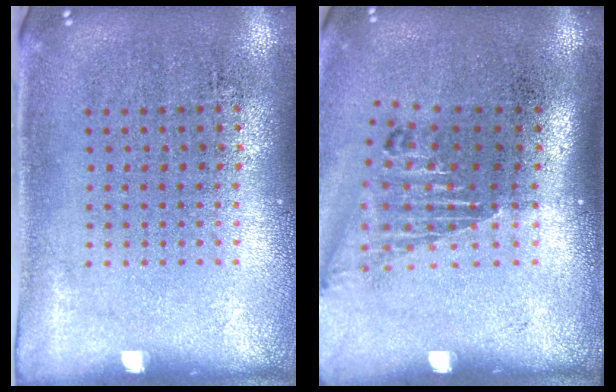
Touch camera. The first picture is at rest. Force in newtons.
{"total": 1.6, "press": 1.2, "slide": 1.1}